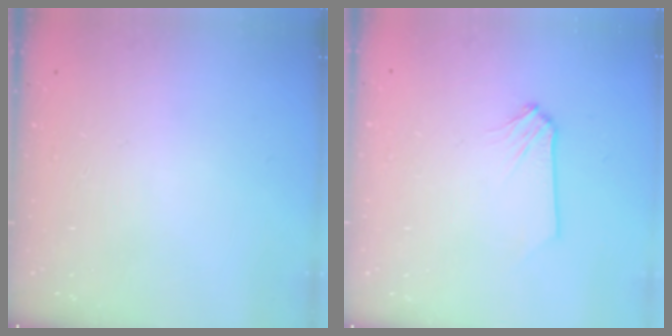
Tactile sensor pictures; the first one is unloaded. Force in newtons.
{"total": 0.5, "press": 0.5, "slide": 0.0}